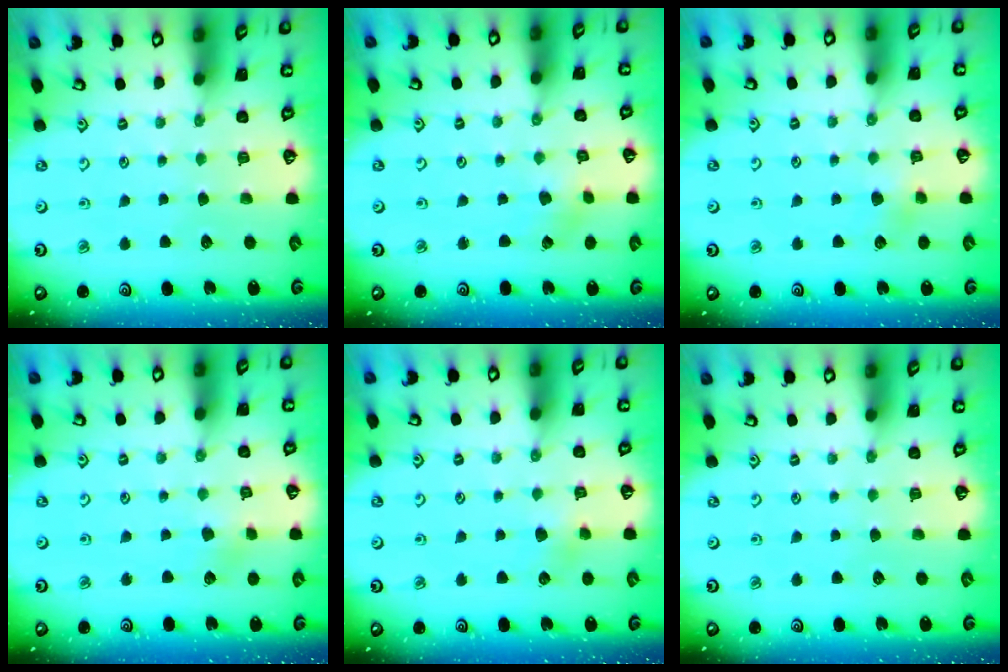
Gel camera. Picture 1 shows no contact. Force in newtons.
{"total": 1.9, "press": 1.9, "slide": 0.2}
{"total": 3.1, "press": 3.0, "slide": 0.4}
{"total": 2.6, "press": 2.6, "slide": 0.4}
{"total": 3.1, "press": 3.0, "slide": 0.4}
{"total": 0.0}